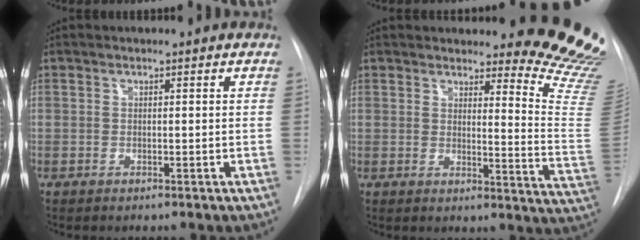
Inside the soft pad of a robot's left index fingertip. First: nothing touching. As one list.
[{"total": 14.1, "force": [13.7, 0.2, 3.5], "torque": [-0.024, -0.156, 0.130]}]